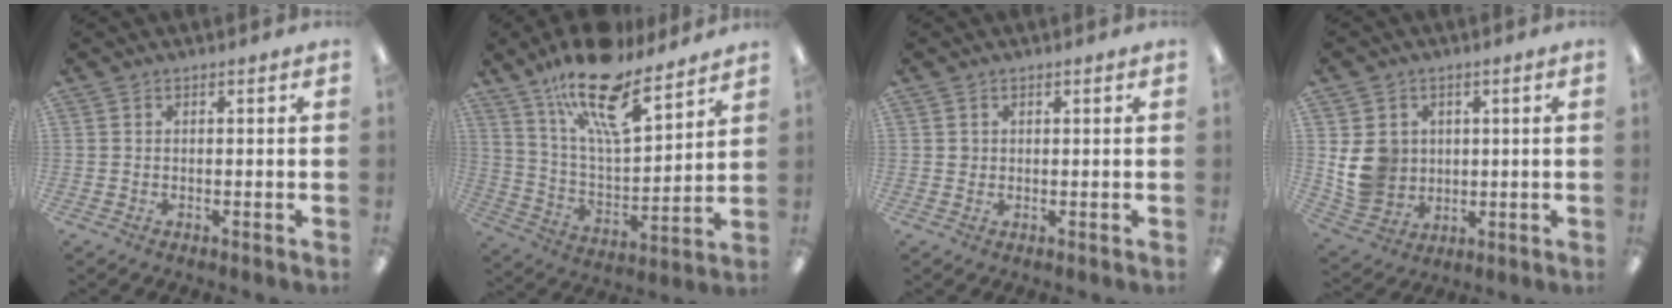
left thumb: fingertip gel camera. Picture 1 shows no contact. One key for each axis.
{"total": 20.4, "fx": 14.1, "fy": 7.2, "fz": 12.9, "tx": -0.216, "ty": -0.084, "tz": 0.241}
{"total": 1.1, "fx": 0.5, "fy": 1.0, "fz": 0.1, "tx": -0.002, "ty": 0.003, "tz": 0.009}
{"total": 9.0, "fx": 1.5, "fy": 8.3, "fz": 3.1, "tx": -0.076, "ty": 0.001, "tz": 0.038}